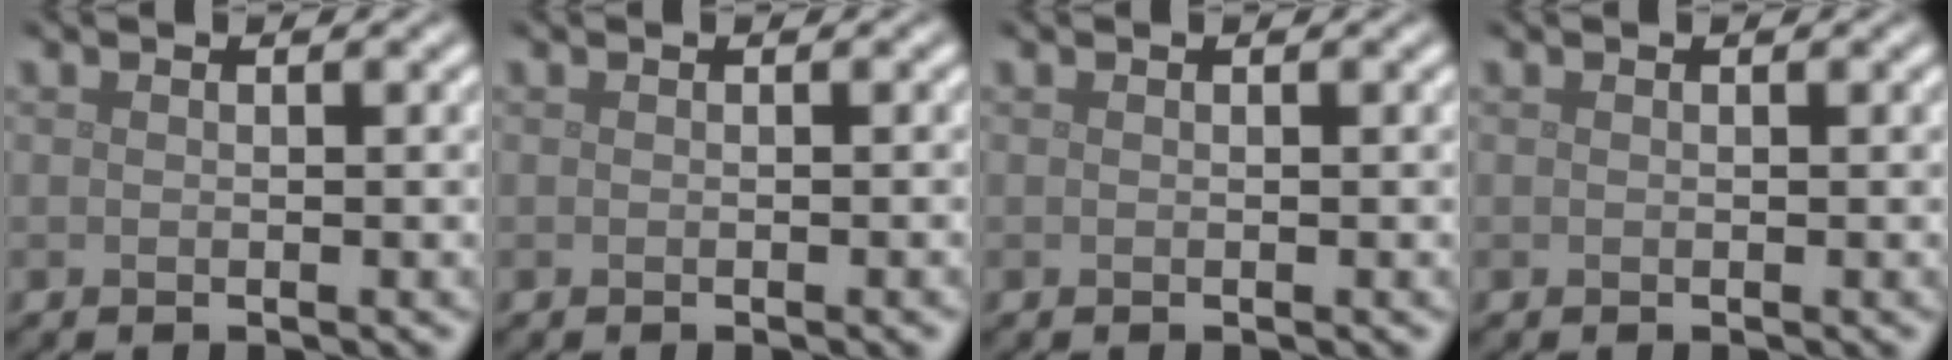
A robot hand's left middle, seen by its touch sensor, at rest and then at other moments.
{"total": 0.7, "force": [-0.3, 0.1, 0.7], "torque": [-0.006, 0.001, -0.003]}
{"total": 0.0}
{"total": 0.0}